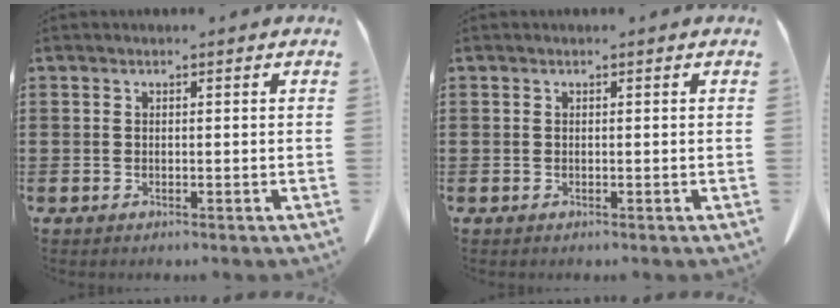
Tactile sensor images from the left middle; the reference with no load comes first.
{"total": 0.0}